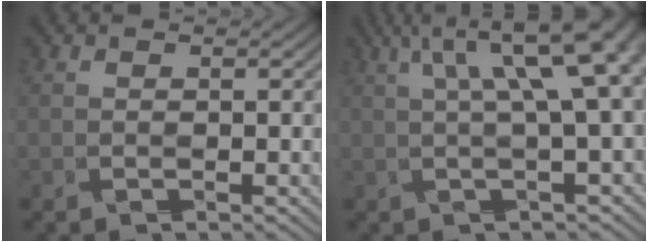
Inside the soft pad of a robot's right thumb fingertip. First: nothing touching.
{"total": 10.1, "force": [3.2, 2.1, 9.3], "torque": [-0.165, 0.019, 0.052]}